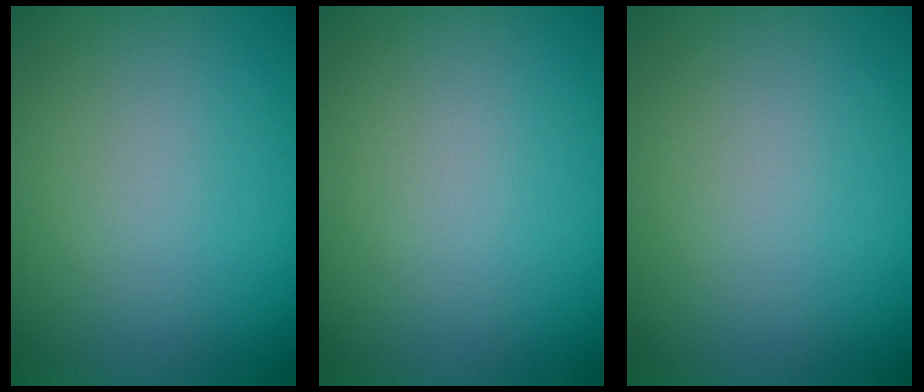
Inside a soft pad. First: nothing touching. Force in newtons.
{"total": 0.0}
{"total": 0.0}